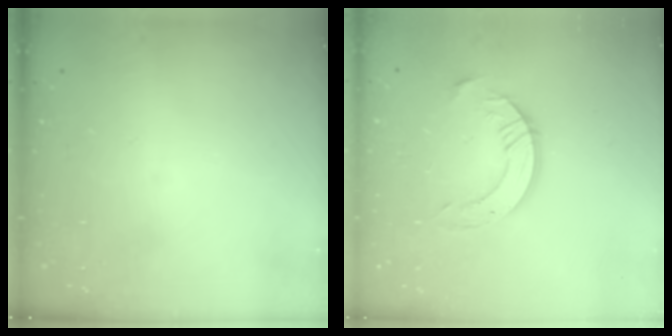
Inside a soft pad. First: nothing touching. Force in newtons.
{"total": 9.2, "press": 9.2, "slide": 0.7}